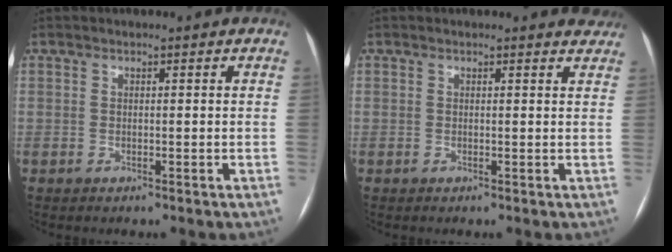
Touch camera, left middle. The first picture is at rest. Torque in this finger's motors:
{"motor_torque": [0.00, 0.00, 0.00, -0.01]}